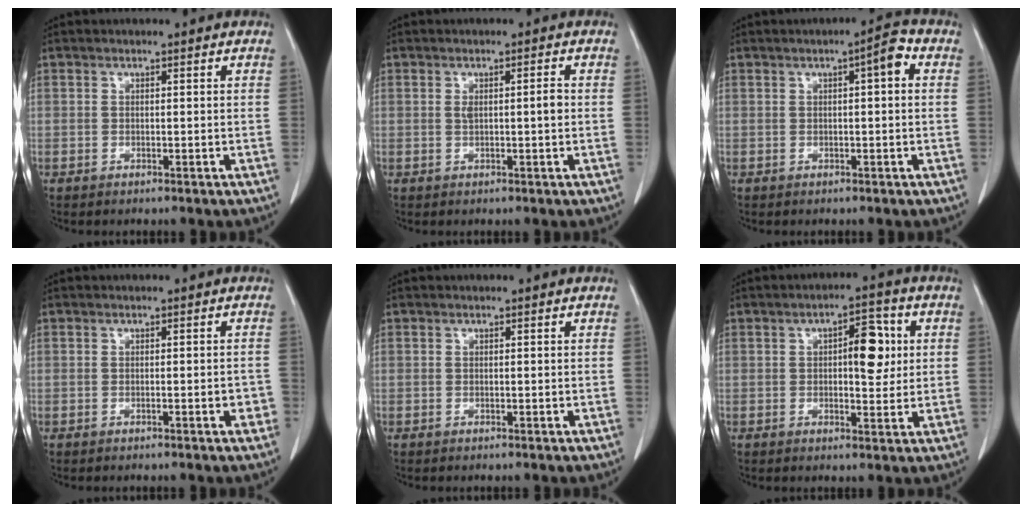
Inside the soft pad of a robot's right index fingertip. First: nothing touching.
{"total": 2.5, "force": [0.2, 0.4, 2.4], "torque": [-0.043, 0.005, 0.006]}
{"total": 3.4, "force": [0.8, 0.6, 3.2], "torque": [-0.042, 0.010, 0.008]}
{"total": 1.7, "force": [-0.6, 0.4, 1.5], "torque": [-0.016, 0.003, -0.006]}
{"total": 0.0}
{"total": 6.7, "force": [1.2, 2.6, 6.1], "torque": [-0.085, 0.010, 0.017]}